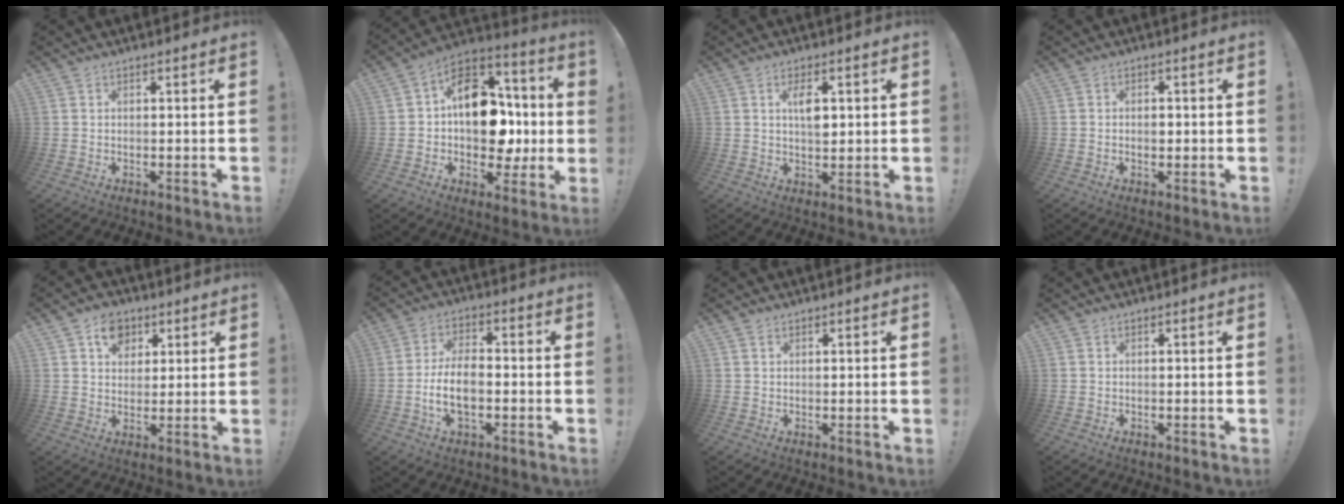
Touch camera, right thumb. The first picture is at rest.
{"total": 18.5, "force": [1.3, 13.3, 12.9], "torque": [-0.187, 0.010, 0.032]}
{"total": 5.8, "force": [1.3, 2.6, 5.0], "torque": [-0.076, -0.004, 0.018]}
{"total": 1.9, "force": [-0.6, 1.2, 1.4], "torque": [-0.016, 0.002, -0.013]}
{"total": 7.8, "force": [3.5, 6.4, 2.8], "torque": [-0.029, -0.013, 0.065]}
{"total": 9.9, "force": [-2.9, 5.1, 8.0], "torque": [-0.148, 0.008, -0.051]}
{"total": 0.9, "force": [0.7, 0.5, 0.1], "torque": [0.006, -0.003, 0.012]}
{"total": 0.0}